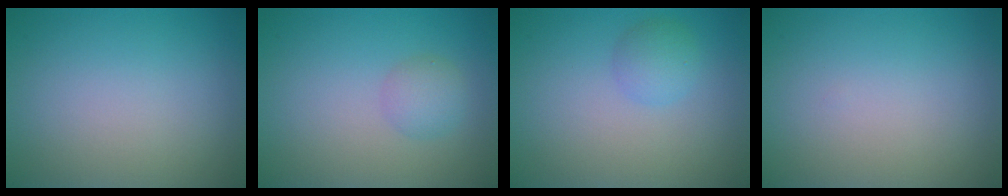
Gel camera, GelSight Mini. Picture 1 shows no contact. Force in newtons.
{"total": 1.9, "press": 1.9, "slide": 0.1}
{"total": 1.8, "press": 1.8, "slide": 0.1}
{"total": 0.0}